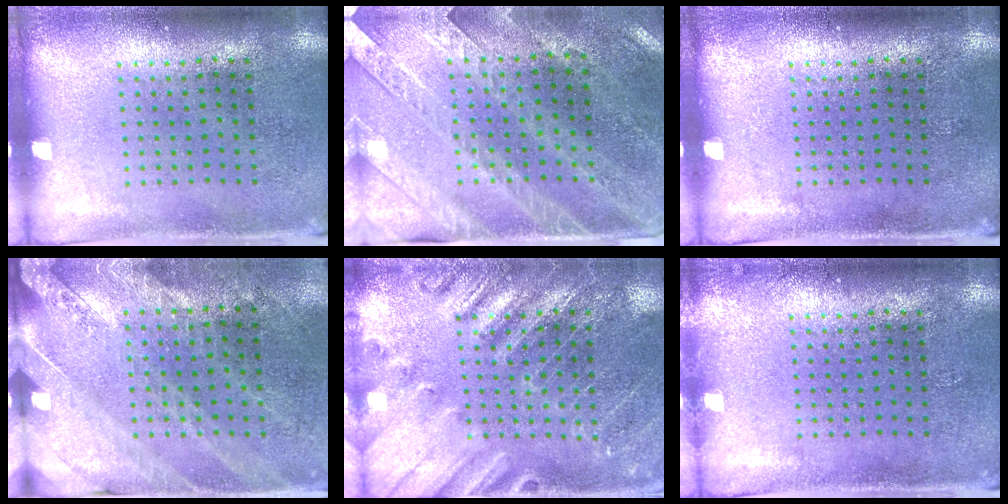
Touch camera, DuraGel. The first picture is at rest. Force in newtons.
{"total": 3.0, "press": 2.6, "slide": 1.4}
{"total": 0.0}
{"total": 2.5, "press": 2.3, "slide": 1.0}
{"total": 2.5, "press": 2.5, "slide": 0.2}
{"total": 0.6, "press": 0.6, "slide": 0.1}